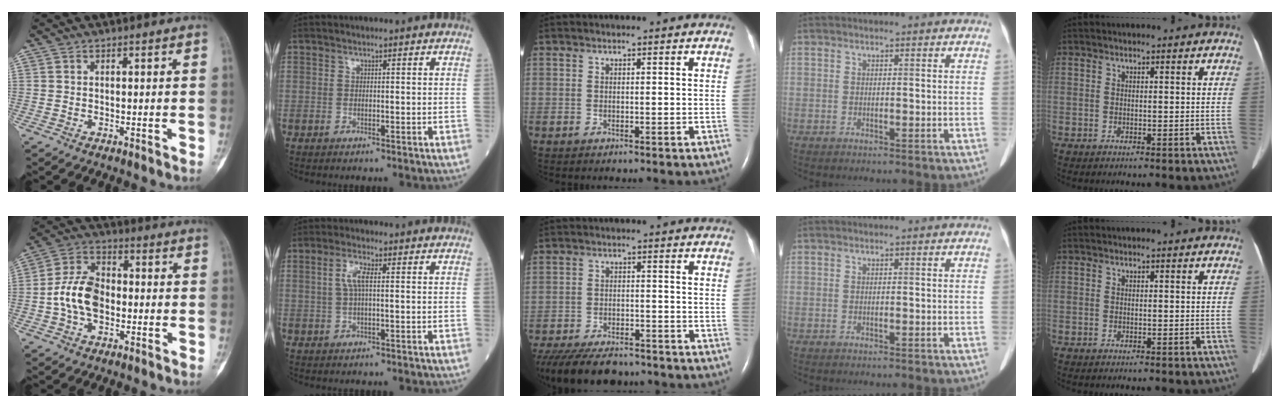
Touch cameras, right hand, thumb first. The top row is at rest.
{"thumb": {"total": 10.2, "force": [-1.5, 6.9, 7.4], "torque": [-0.132, 0.028, -0.038]}, "index": {"total": 3.2, "force": [0.6, 0.7, 3.1], "torque": [-0.067, 0.008, 0.013]}, "middle": {"total": 14.4, "force": [-11.8, 5.1, 6.5], "torque": [-0.154, -0.022, -0.177]}}